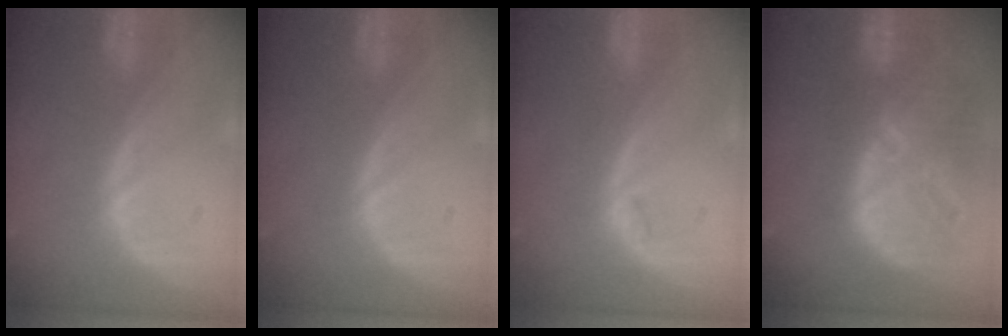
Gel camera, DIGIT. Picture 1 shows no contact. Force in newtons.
{"total": 0.0}
{"total": 1.0, "press": 0.9, "slide": 0.3}
{"total": 13.3, "press": 11.4, "slide": 6.8}